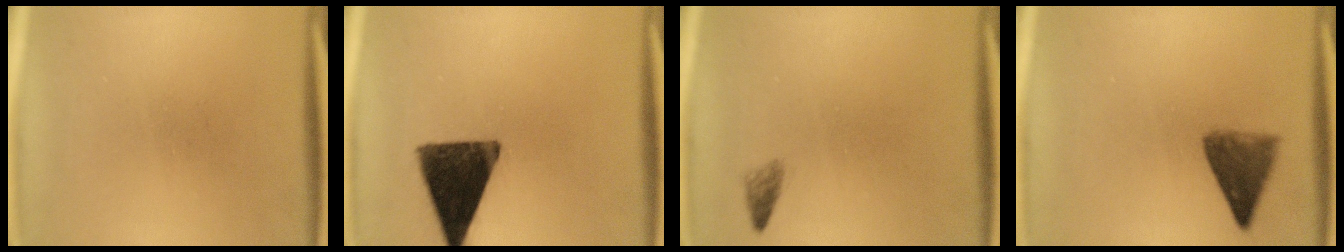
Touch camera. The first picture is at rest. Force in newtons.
{"total": 14.1}
{"total": 1.1}
{"total": 5.4}